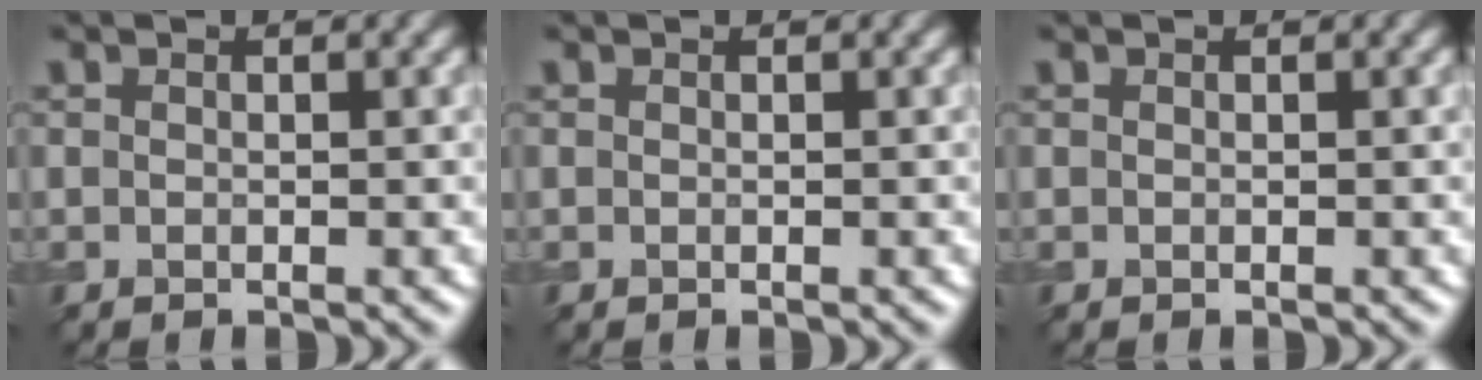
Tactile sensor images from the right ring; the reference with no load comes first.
{"total": 0.0}
{"total": 0.0}